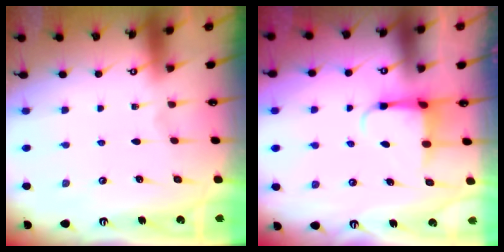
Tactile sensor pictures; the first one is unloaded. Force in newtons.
{"total": 3.6, "press": 3.6, "slide": 0.7}